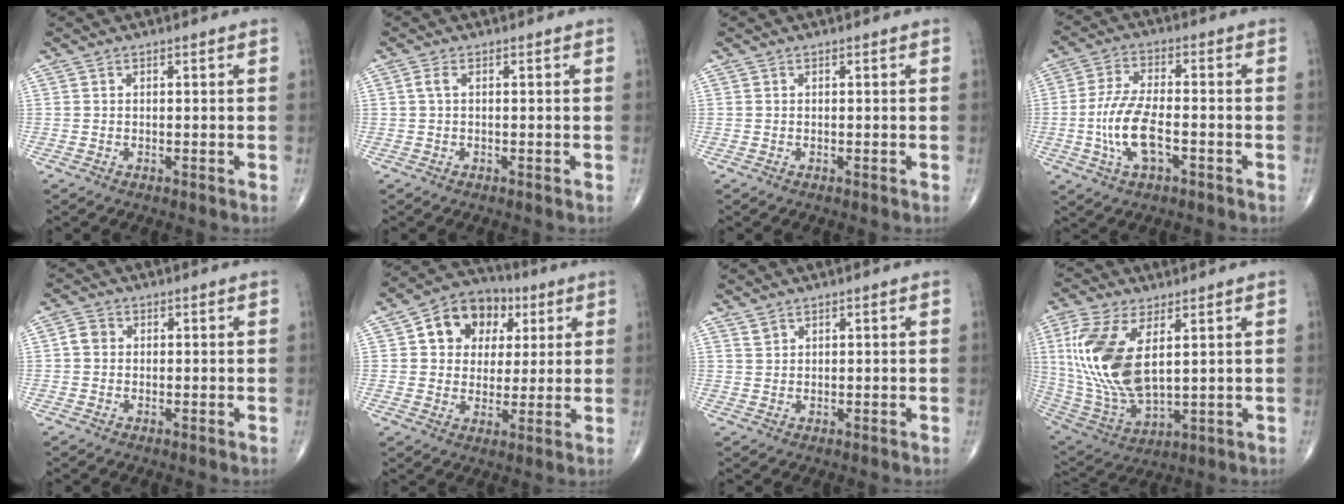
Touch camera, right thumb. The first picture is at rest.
{"total": 1.4, "force": [0.3, 0.5, 1.3], "torque": [-0.036, 0.006, 0.006]}
{"total": 0.0}
{"total": 10.1, "force": [-2.6, 4.3, 8.8], "torque": [-0.179, 0.015, -0.051]}
{"total": 3.7, "force": [0.2, 3.3, 1.6], "torque": [-0.018, 0.010, -0.004]}
{"total": 12.8, "force": [4.2, 10.1, 6.7], "torque": [-0.059, 0.001, 0.061]}
{"total": 1.4, "force": [1.2, 0.7, 0.3], "torque": [0.003, -0.002, 0.023]}
{"total": 18.4, "force": [4.3, 9.1, 15.4], "torque": [-0.325, -0.021, 0.093]}